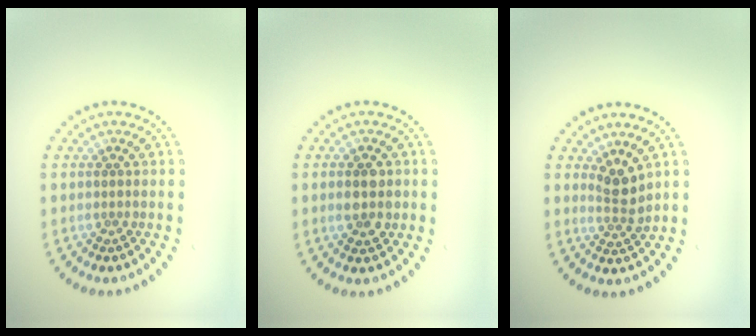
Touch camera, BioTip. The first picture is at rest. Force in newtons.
{"total": 2.9, "press": 2.9, "slide": 0.2}
{"total": 2.4, "press": 1.8, "slide": 1.5}